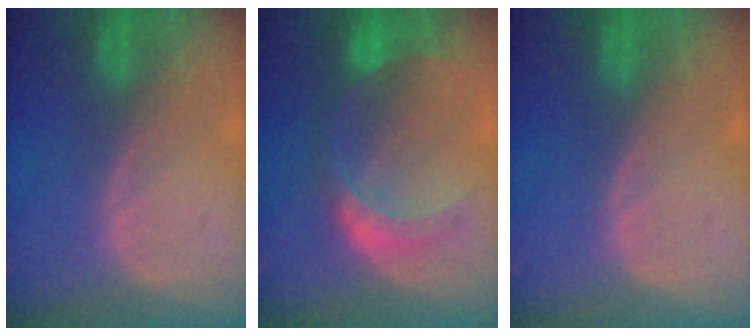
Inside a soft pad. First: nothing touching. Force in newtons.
{"total": 7.6, "press": 6.6, "slide": 3.7}
{"total": 0.0}